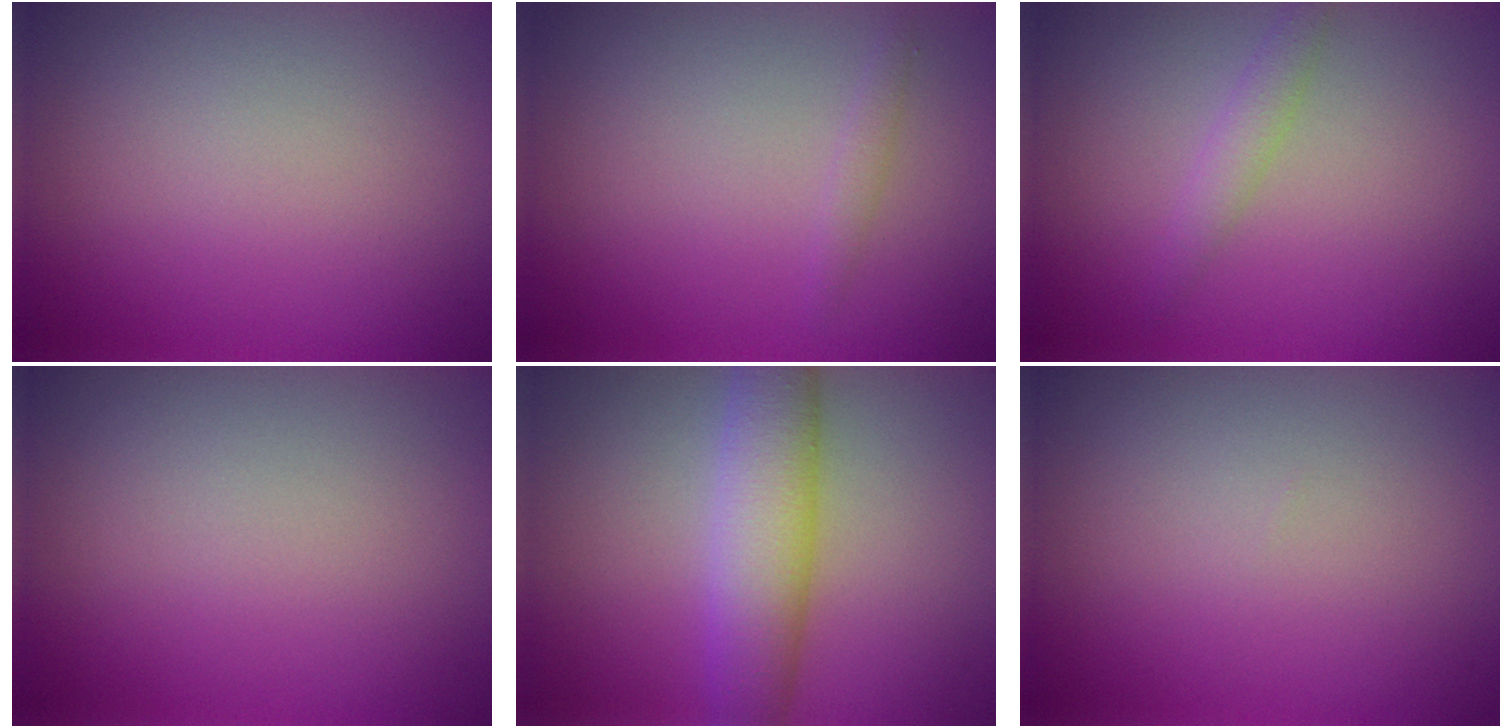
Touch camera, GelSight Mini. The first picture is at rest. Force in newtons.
{"total": 0.8, "press": 0.8, "slide": 0.1}
{"total": 1.6, "press": 1.6, "slide": 0.0}
{"total": 0.0}
{"total": 5.5, "press": 5.5, "slide": 0.2}
{"total": 0.0}